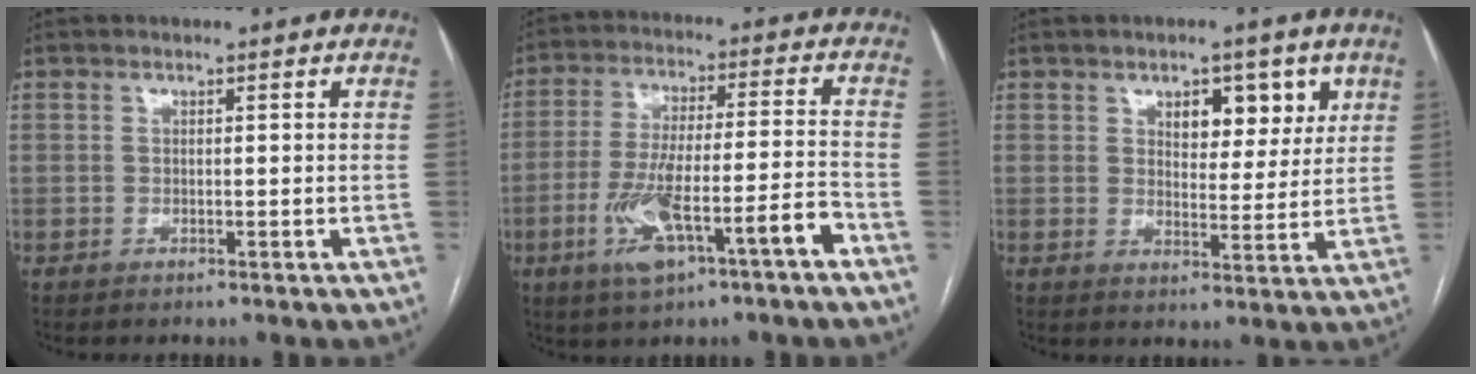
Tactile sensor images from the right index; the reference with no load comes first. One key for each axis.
{"total": 12.9, "fx": -6.3, "fy": 1.6, "fz": 11.2, "tx": -0.210, "ty": 0.011, "tz": -0.102}
{"total": 6.7, "fx": 3.4, "fy": 3.6, "fz": 4.5, "tx": -0.052, "ty": 0.006, "tz": 0.050}